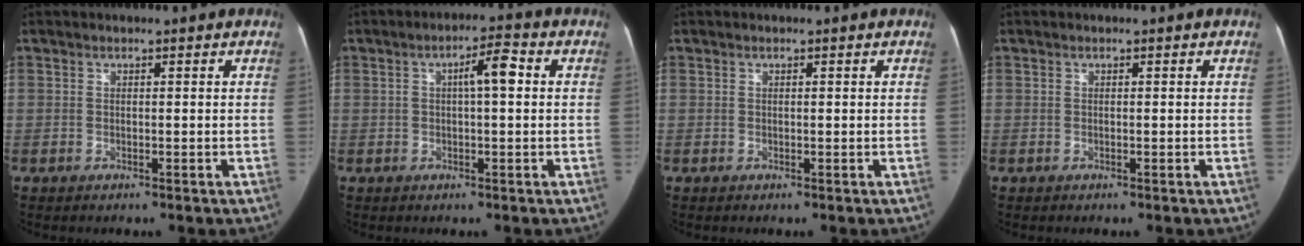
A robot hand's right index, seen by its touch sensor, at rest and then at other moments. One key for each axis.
{"total": 5.0, "fx": 0.9, "fy": 1.0, "fz": 4.9, "tx": -0.081, "ty": 0.018, "tz": 0.010}
{"total": 0.0}
{"total": 0.0}